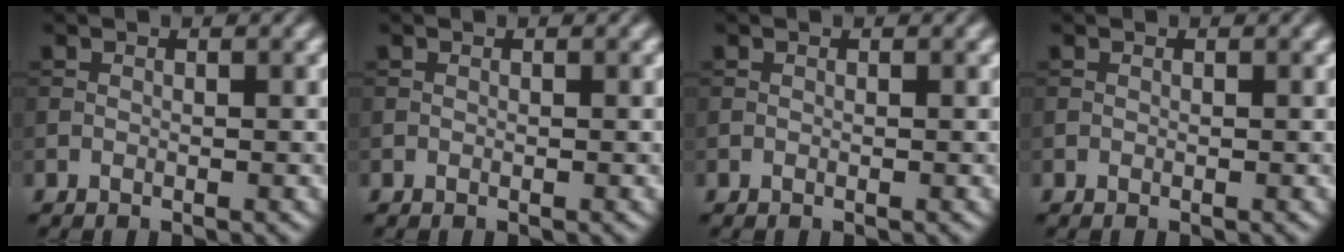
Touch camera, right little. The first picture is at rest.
{"total": 0.0}
{"total": 0.0}
{"total": 0.0}